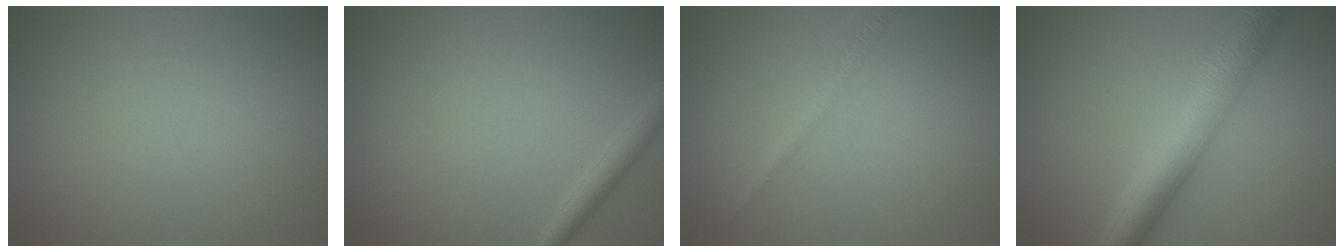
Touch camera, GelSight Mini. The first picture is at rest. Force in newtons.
{"total": 1.8, "press": 1.7, "slide": 0.1}
{"total": 1.3, "press": 1.3, "slide": 0.0}
{"total": 7.3, "press": 7.3, "slide": 0.2}